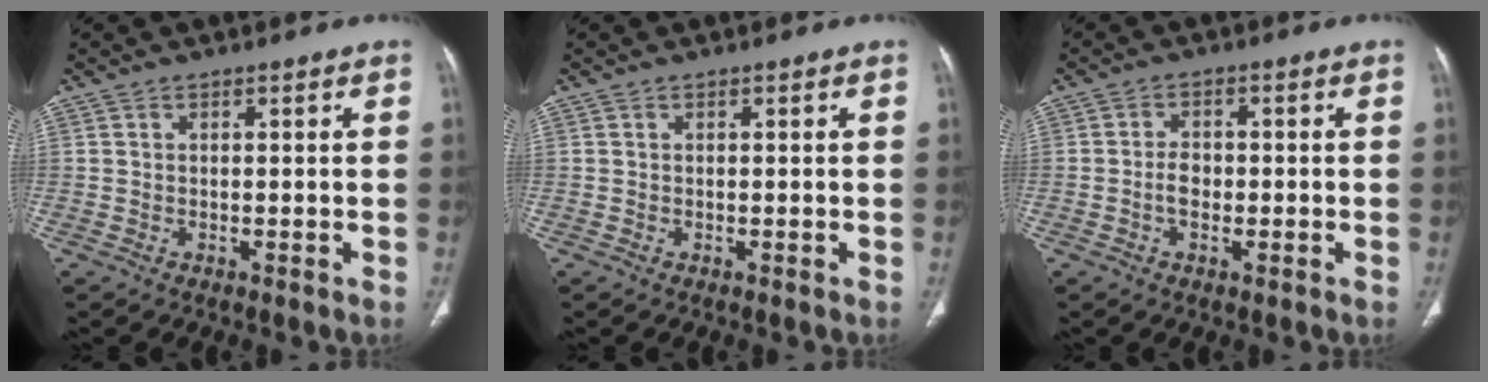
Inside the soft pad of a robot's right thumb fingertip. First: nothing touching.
{"total": 0.0}
{"total": 3.2, "force": [-0.8, 2.0, 2.3], "torque": [-0.038, 0.008, -0.018]}